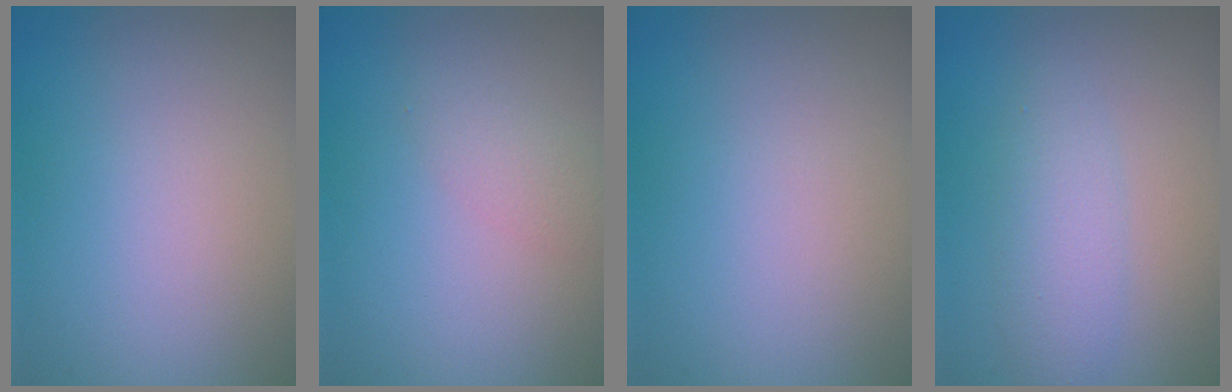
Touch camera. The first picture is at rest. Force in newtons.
{"total": 1.5, "press": 1.5, "slide": 0.1}
{"total": 0.0}
{"total": 2.8, "press": 2.8, "slide": 0.1}